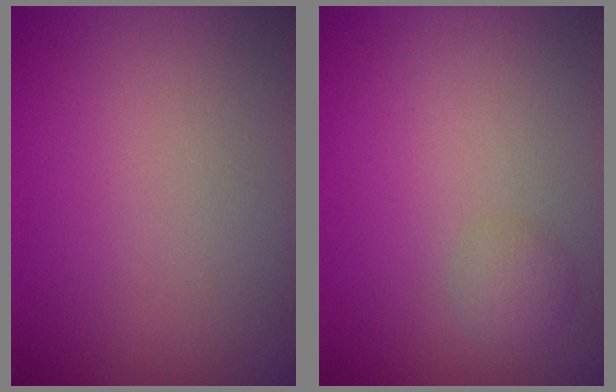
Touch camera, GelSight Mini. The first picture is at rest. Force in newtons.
{"total": 1.4, "press": 1.4, "slide": 0.1}